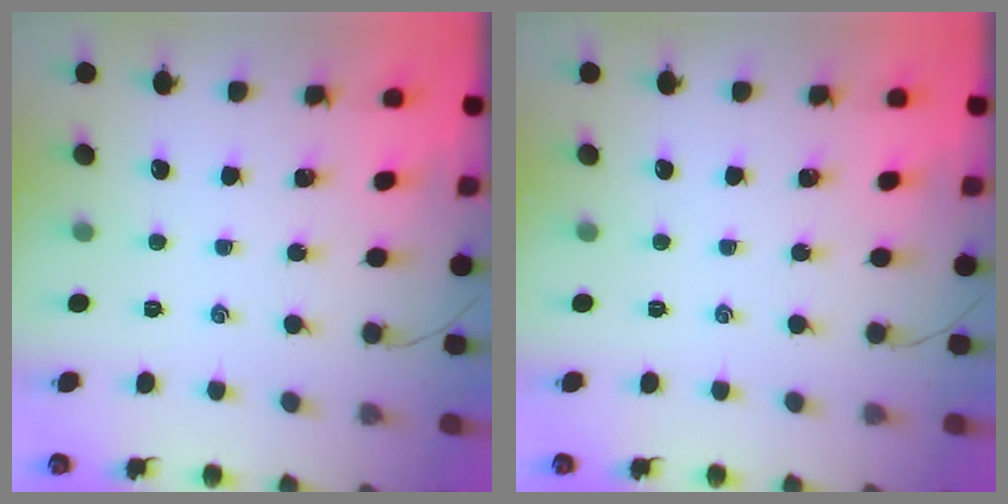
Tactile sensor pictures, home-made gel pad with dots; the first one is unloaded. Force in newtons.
{"total": 0.0}